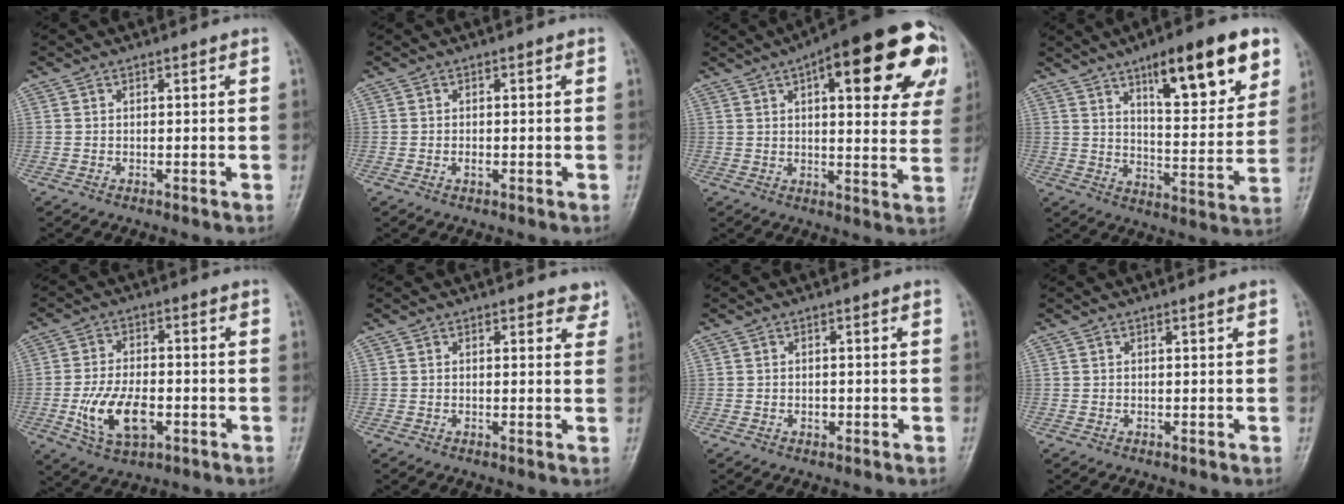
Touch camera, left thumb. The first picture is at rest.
{"total": 1.0, "force": [-0.4, 0.6, 0.7], "torque": [-0.009, 0.000, -0.007]}
{"total": 23.8, "force": [9.5, 8.3, 20.2], "torque": [-0.240, 0.004, 0.118]}
{"total": 18.6, "force": [10.1, 5.6, 14.6], "torque": [-0.172, -0.042, 0.152]}
{"total": 10.8, "force": [-3.2, 5.9, 8.4], "torque": [-0.155, 0.006, -0.052]}
{"total": 2.8, "force": [2.1, 1.5, 1.1], "torque": [0.016, -0.009, 0.018]}
{"total": 1.1, "force": [-0.4, 0.9, 0.6], "torque": [-0.004, 0.001, -0.006]}
{"total": 0.6, "force": [0.3, 0.1, 0.5], "torque": [-0.008, 0.001, 0.004]}